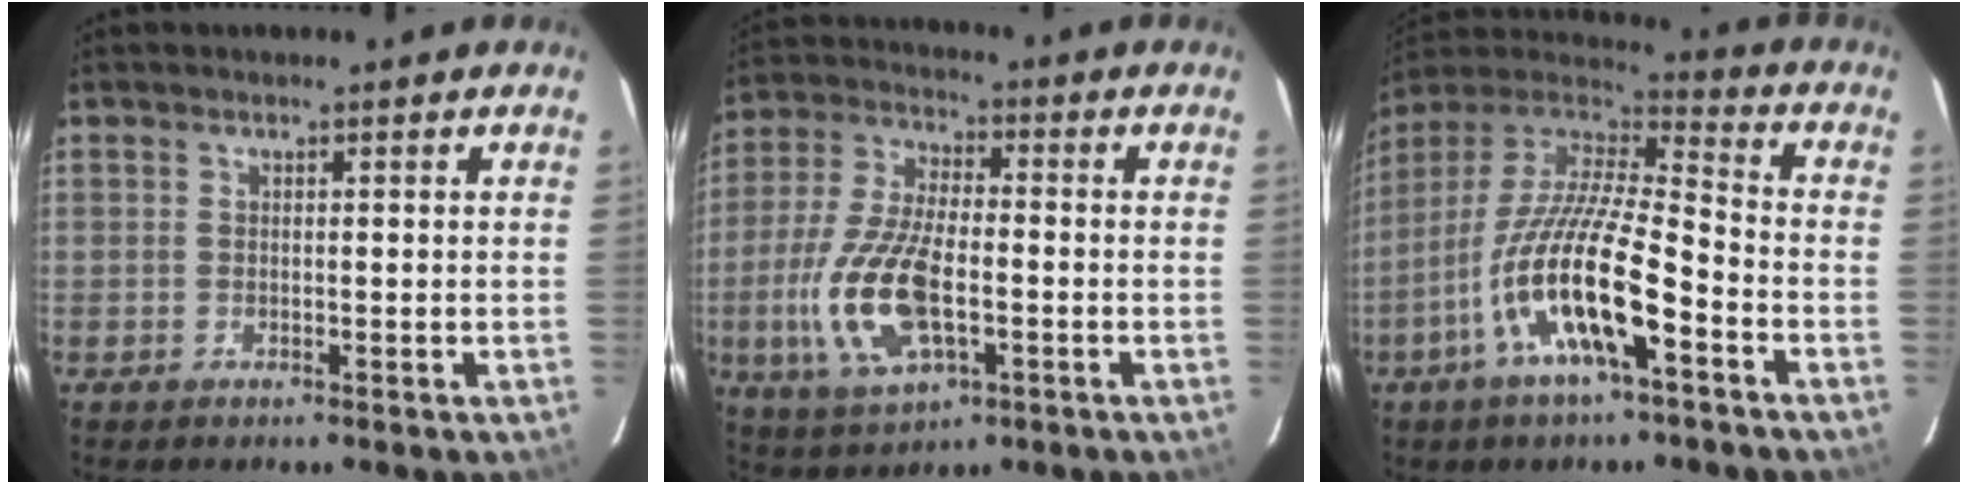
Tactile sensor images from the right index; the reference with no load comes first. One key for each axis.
{"total": 15.8, "fx": -4.0, "fy": 7.0, "fz": 13.6, "tx": -0.295, "ty": -0.007, "tz": -0.072}
{"total": 18.6, "fx": -8.0, "fy": 4.2, "fz": 16.3, "tx": -0.304, "ty": -0.027, "tz": -0.159}